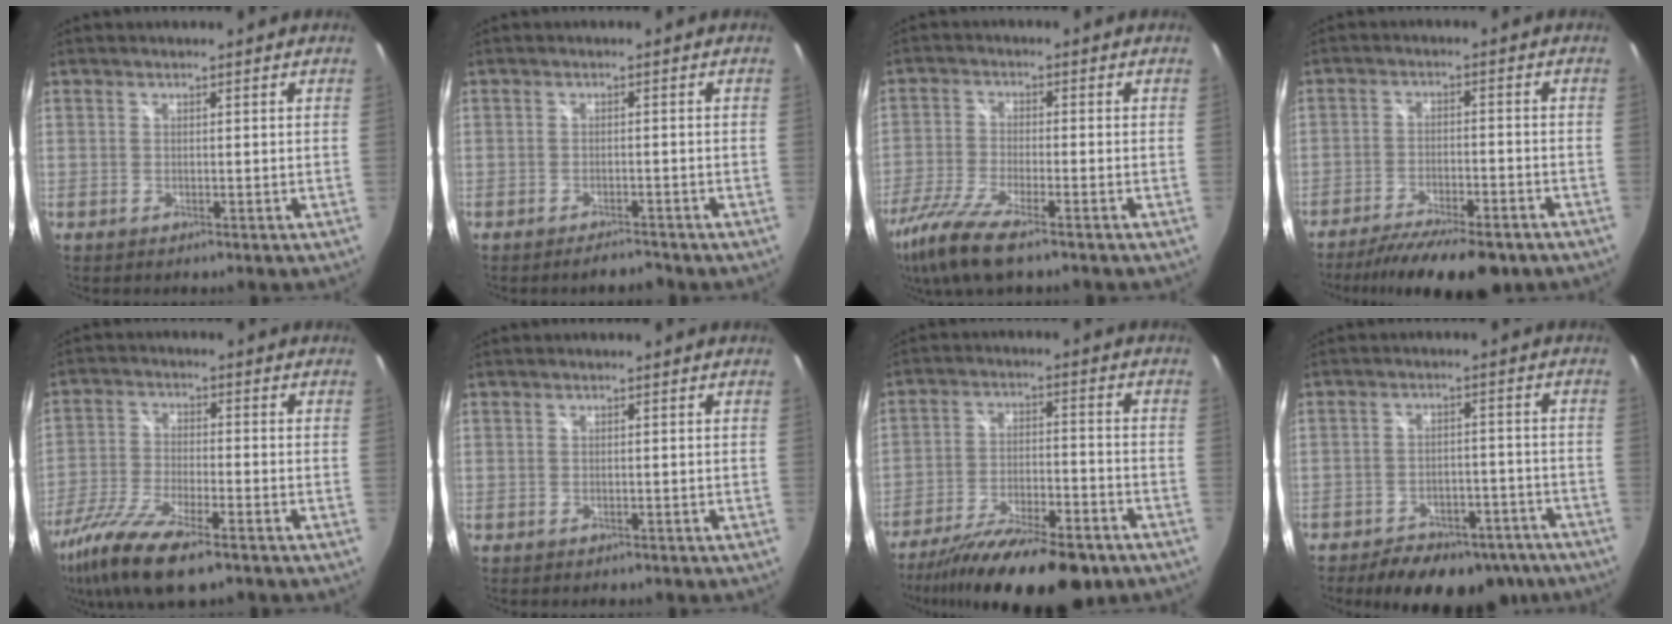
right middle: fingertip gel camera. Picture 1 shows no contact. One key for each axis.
{"total": 2.9, "fx": -2.7, "fy": 0.7, "fz": 0.9, "tx": -0.021, "ty": -0.007, "tz": -0.042}
{"total": 11.4, "fx": -8.1, "fy": 2.2, "fz": 7.7, "tx": -0.180, "ty": -0.042, "tz": -0.157}
{"total": 14.8, "fx": -11.8, "fy": 3.8, "fz": 8.2, "tx": -0.161, "ty": -0.034, "tz": -0.179}
{"total": 15.1, "fx": -10.2, "fy": 4.0, "fz": 10.4, "tx": -0.230, "ty": -0.048, "tz": -0.199}
{"total": 0.8, "fx": -0.6, "fy": 0.6, "fz": 0.1, "tx": -0.004, "ty": -0.002, "tz": -0.008}
{"total": 20.1, "fx": -15.7, "fy": 5.3, "fz": 11.4, "tx": -0.208, "ty": -0.044, "tz": -0.244}
{"total": 17.7, "fx": -13.7, "fy": 8.5, "fz": 7.3, "tx": -0.143, "ty": 0.012, "tz": -0.164}